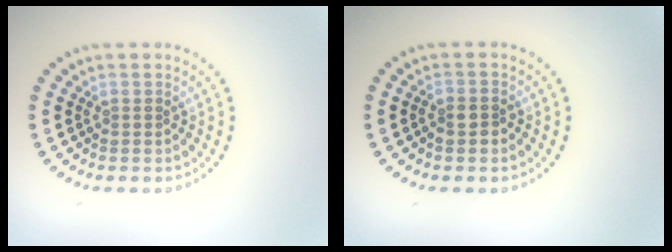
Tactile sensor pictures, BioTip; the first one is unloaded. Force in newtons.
{"total": 1.5, "press": 1.3, "slide": 0.6}